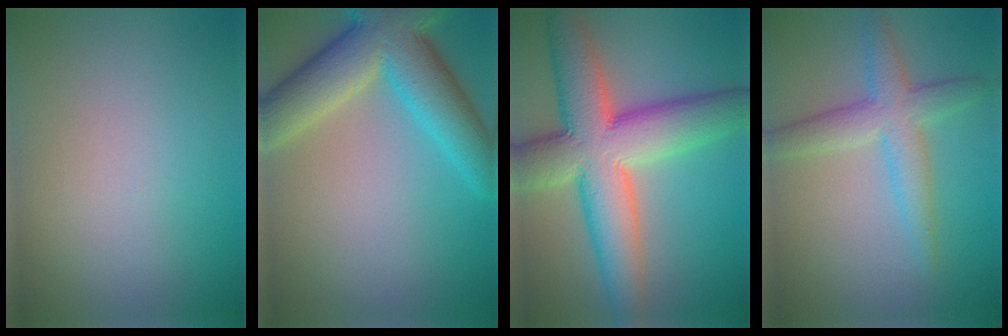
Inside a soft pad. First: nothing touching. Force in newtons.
{"total": 9.4, "press": 9.4, "slide": 0.5}
{"total": 11.2, "press": 11.2, "slide": 0.5}
{"total": 4.0, "press": 4.0, "slide": 0.1}